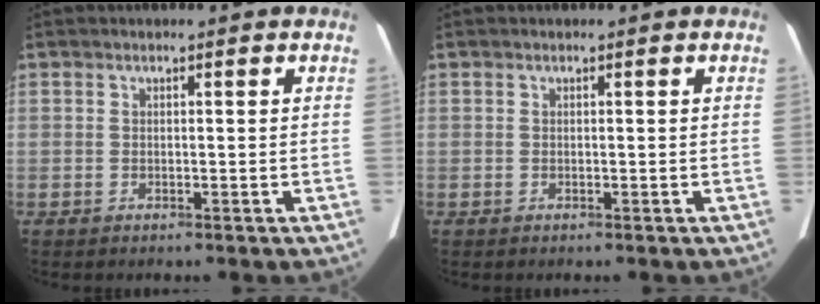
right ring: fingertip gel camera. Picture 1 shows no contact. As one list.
[{"total": 0.0}]